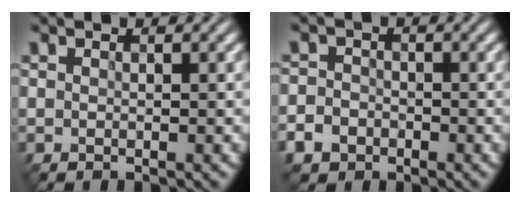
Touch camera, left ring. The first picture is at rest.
{"total": 4.0, "force": [-2.2, 3.1, 1.1], "torque": [-0.006, -0.008, -0.049]}